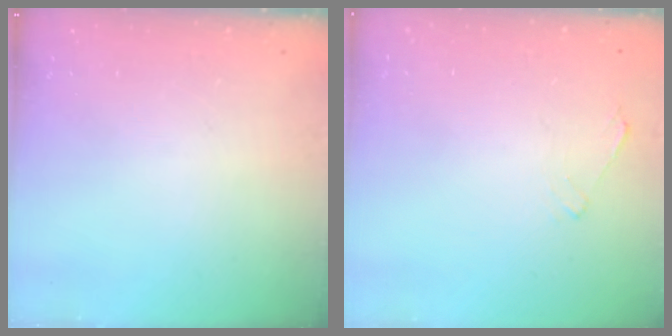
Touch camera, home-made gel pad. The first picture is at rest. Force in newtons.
{"total": 1.0, "press": 1.0, "slide": 0.3}